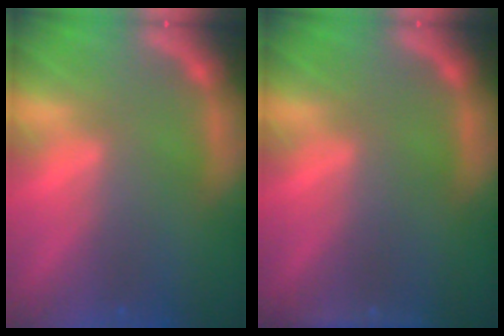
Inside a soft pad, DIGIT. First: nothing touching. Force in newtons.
{"total": 1.9}